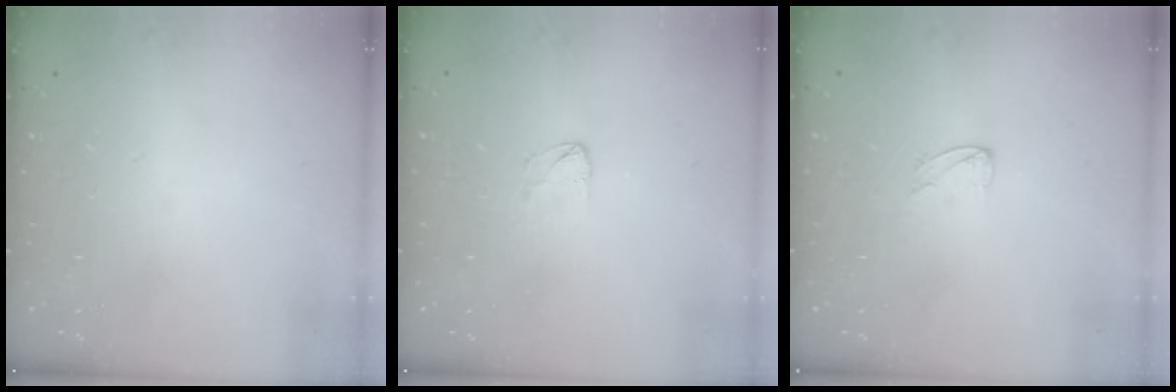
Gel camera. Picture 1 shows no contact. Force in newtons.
{"total": 2.5, "press": 2.5, "slide": 0.2}
{"total": 2.0, "press": 2.0, "slide": 0.2}